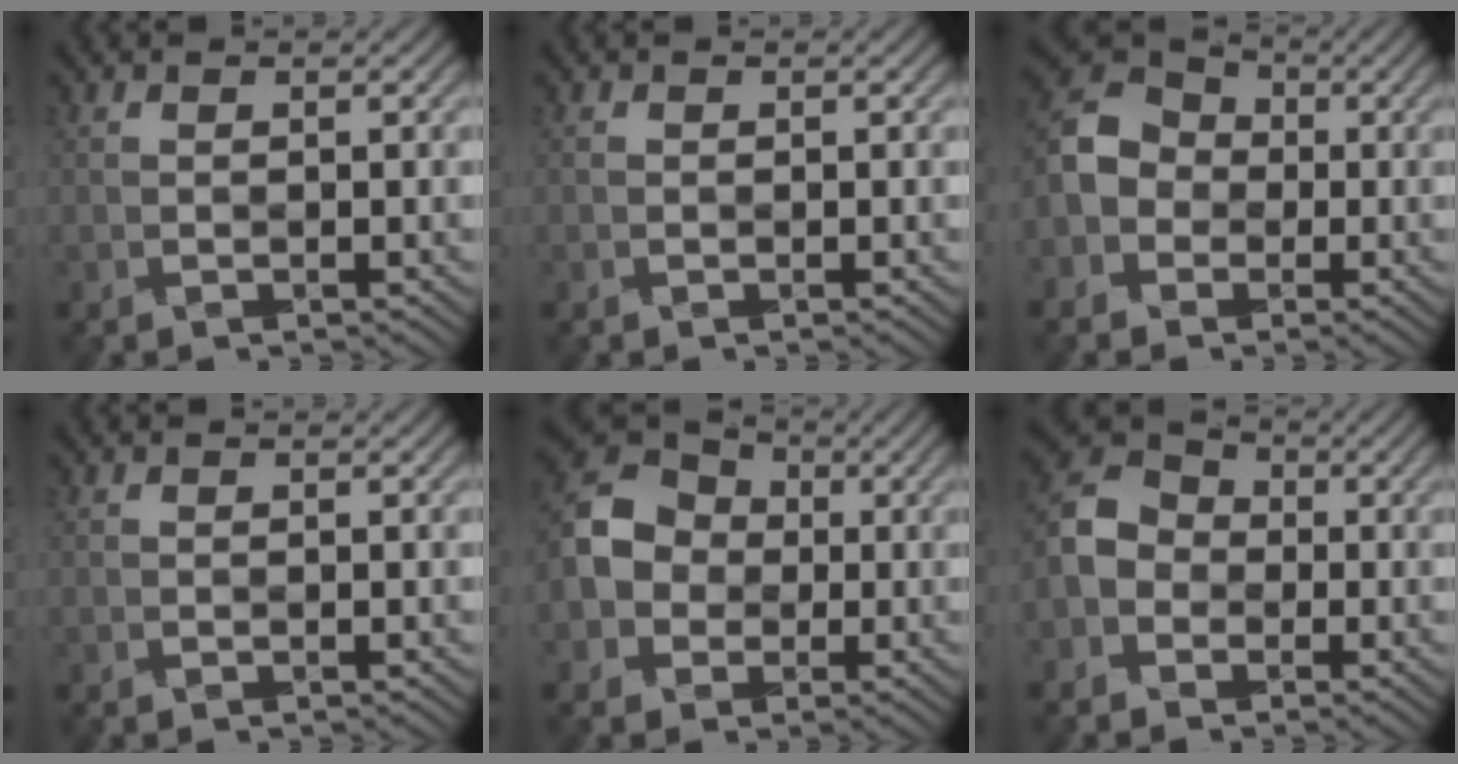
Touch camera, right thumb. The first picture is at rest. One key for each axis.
{"total": 0.0}
{"total": 8.0, "fx": -1.6, "fy": 7.0, "fz": 3.6, "tx": -0.094, "ty": -0.002, "tz": -0.050}
{"total": 0.0}
{"total": 9.0, "fx": -1.0, "fy": 7.9, "fz": 4.3, "tx": -0.113, "ty": 0.000, "tz": -0.033}
{"total": 6.8, "fx": -1.9, "fy": 5.8, "fz": 3.0, "tx": -0.077, "ty": 0.000, "tz": -0.053}